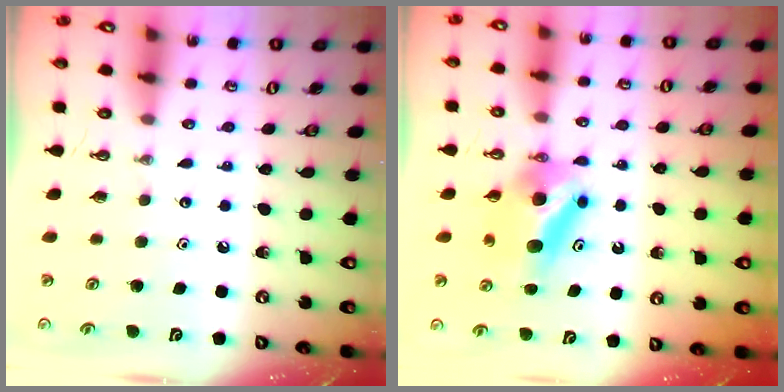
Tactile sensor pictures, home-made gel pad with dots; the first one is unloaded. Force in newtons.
{"total": 6.3, "press": 6.2, "slide": 0.8}